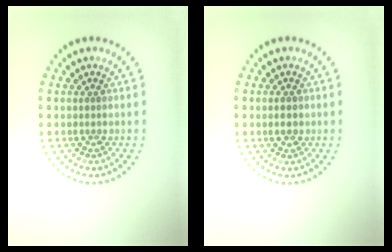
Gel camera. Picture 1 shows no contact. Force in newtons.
{"total": 1.8, "press": 1.8, "slide": 0.1}